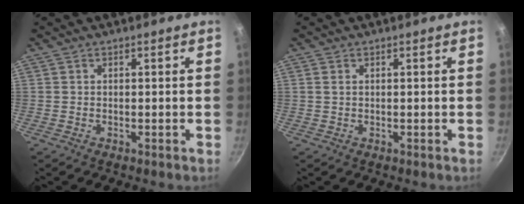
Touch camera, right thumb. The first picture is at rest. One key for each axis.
{"total": 1.0, "fx": 0.2, "fy": 0.7, "fz": 0.7, "tx": -0.015, "ty": 0.002, "tz": 0.003}